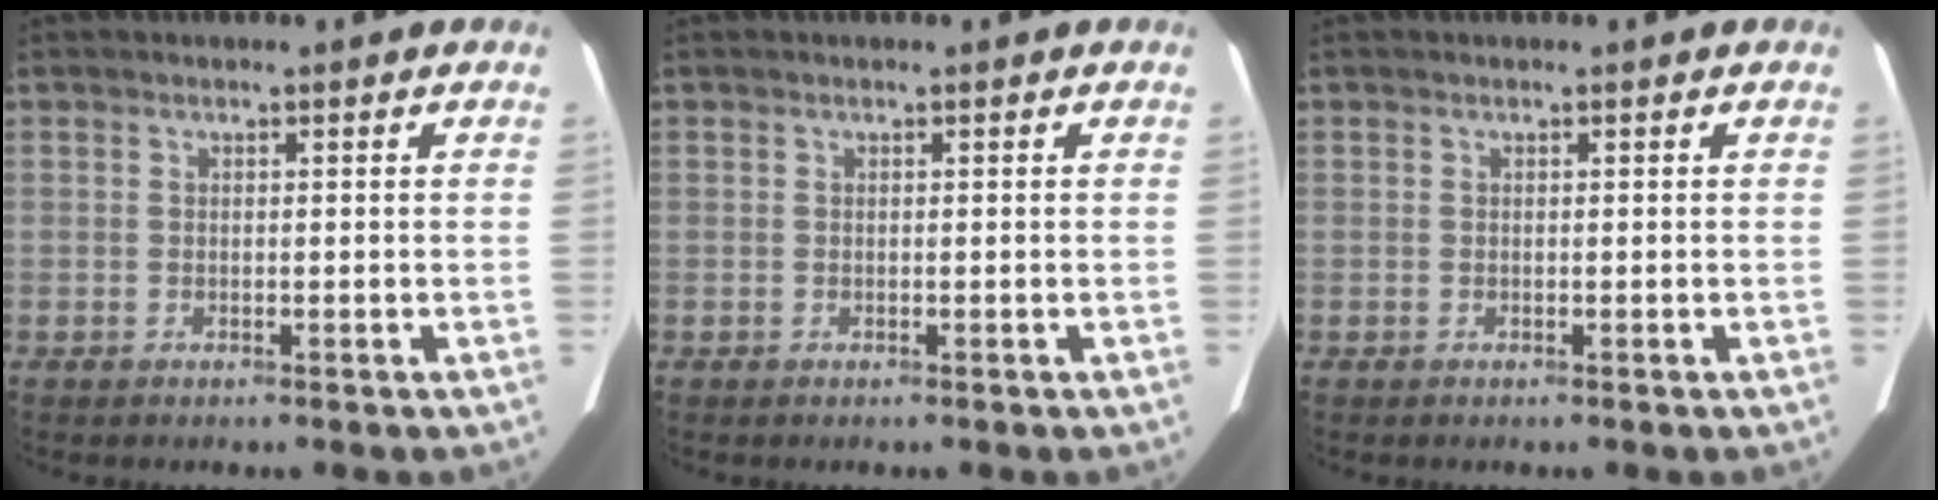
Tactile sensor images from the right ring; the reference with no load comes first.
{"total": 0.0}
{"total": 0.0}